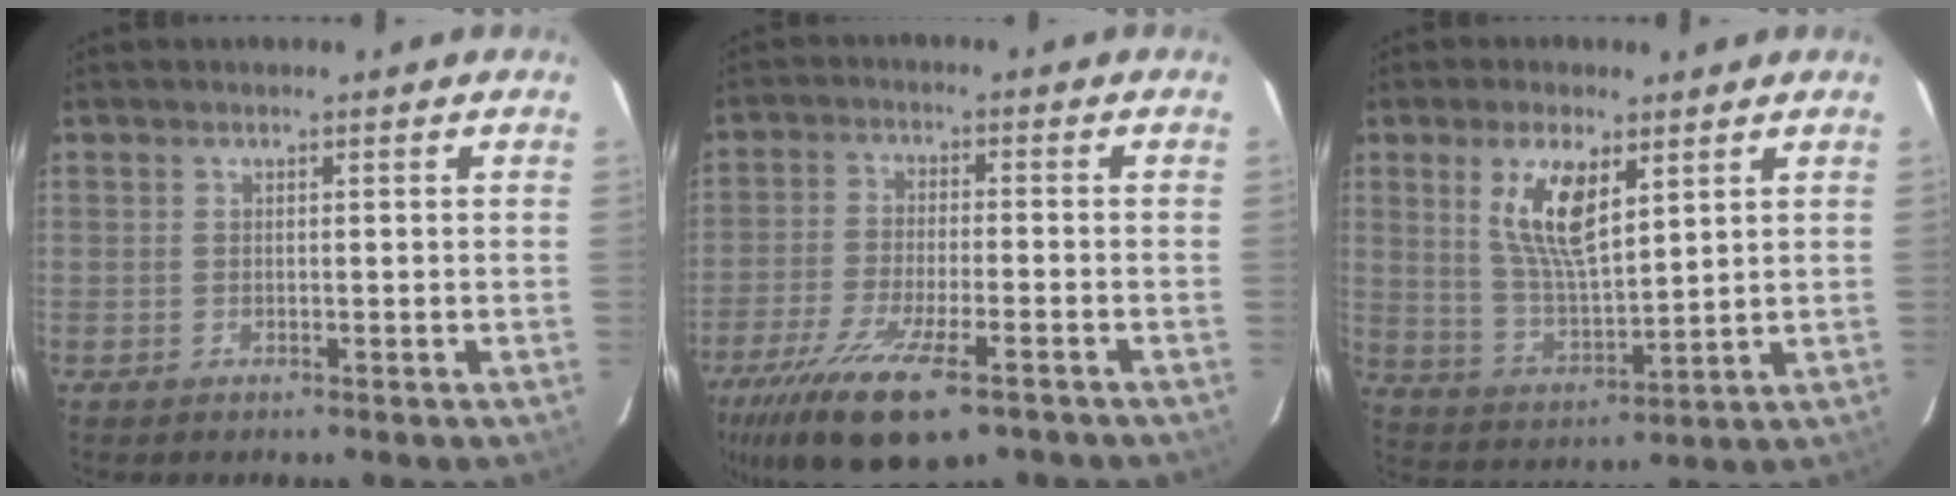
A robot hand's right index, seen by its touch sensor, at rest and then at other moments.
{"total": 16.7, "force": [-10.9, 4.9, 11.7], "torque": [-0.245, -0.055, -0.191]}
{"total": 10.6, "force": [4.7, 3.9, 8.7], "torque": [-0.165, 0.001, 0.099]}